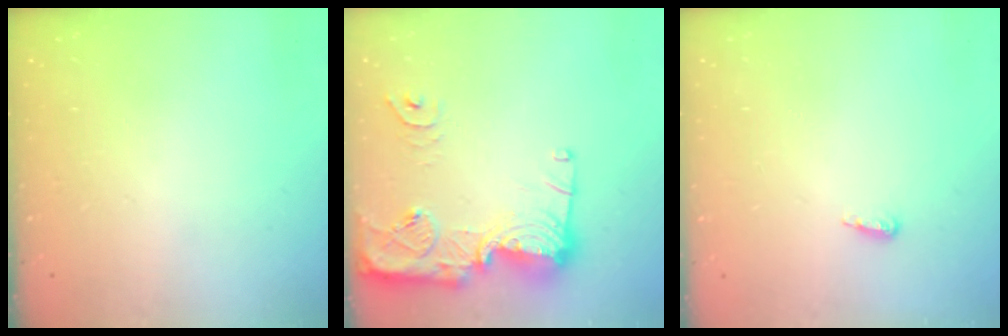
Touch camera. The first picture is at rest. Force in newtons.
{"total": 17.9, "press": 17.8, "slide": 1.4}
{"total": 5.7, "press": 5.2, "slide": 2.4}